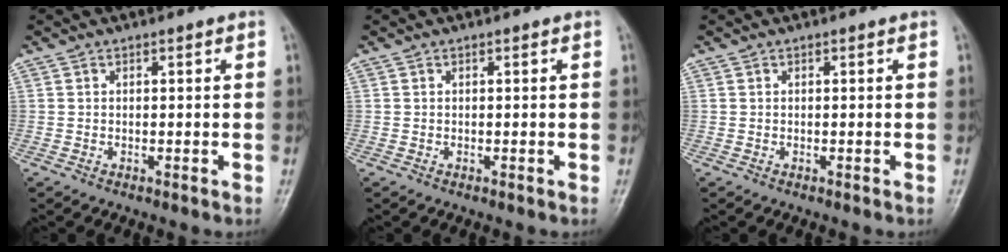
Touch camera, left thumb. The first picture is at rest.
{"total": 0.0}
{"total": 0.0}